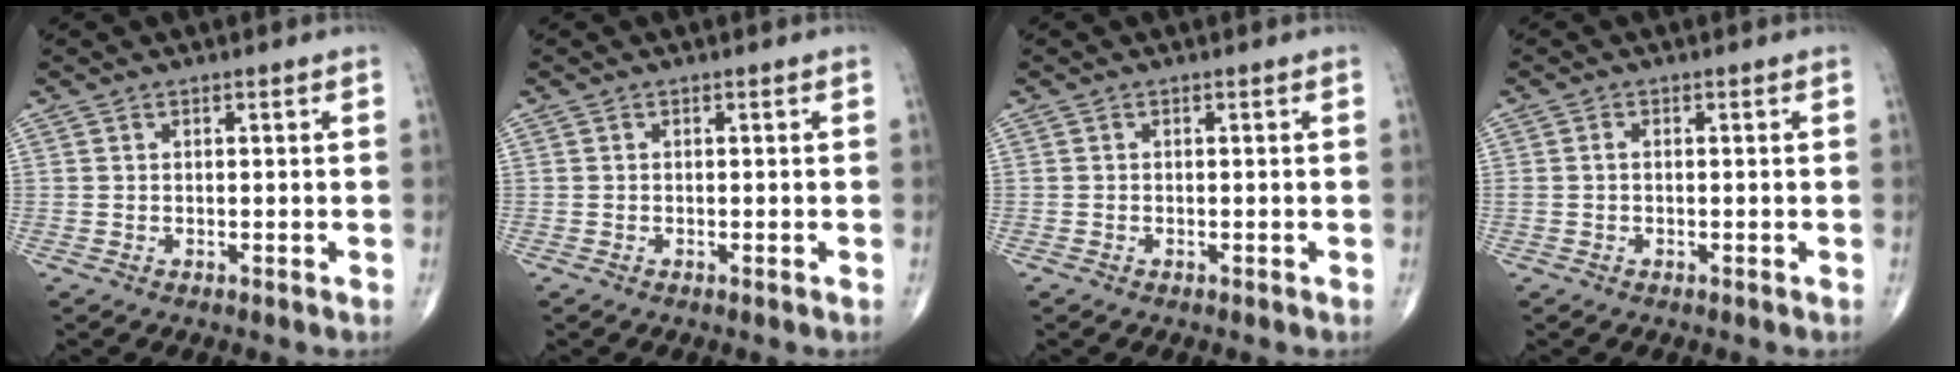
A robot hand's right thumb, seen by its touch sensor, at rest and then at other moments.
{"total": 0.0}
{"total": 0.0}
{"total": 1.1, "force": [0.0, 0.7, 0.9], "torque": [-0.022, 0.002, -0.001]}